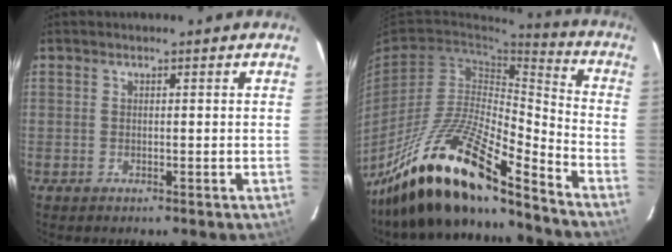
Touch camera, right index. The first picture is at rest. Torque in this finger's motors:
{"motor_torque": [1.68, -0.46, 1.05, 0.21]}